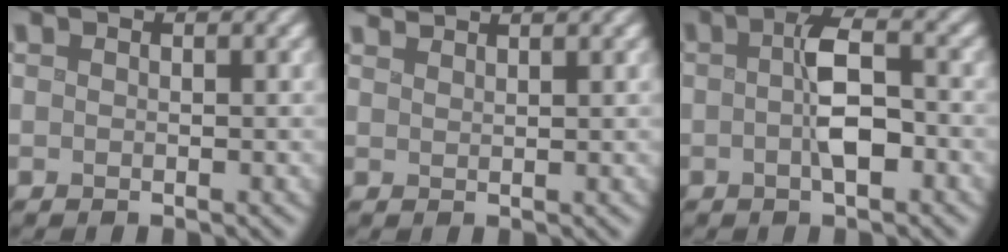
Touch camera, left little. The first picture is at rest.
{"total": 2.0, "force": [1.8, 0.2, 0.6], "torque": [-0.003, 0.005, 0.029]}
{"total": 3.8, "force": [-0.6, 1.4, 3.5], "torque": [-0.066, 0.006, -0.014]}